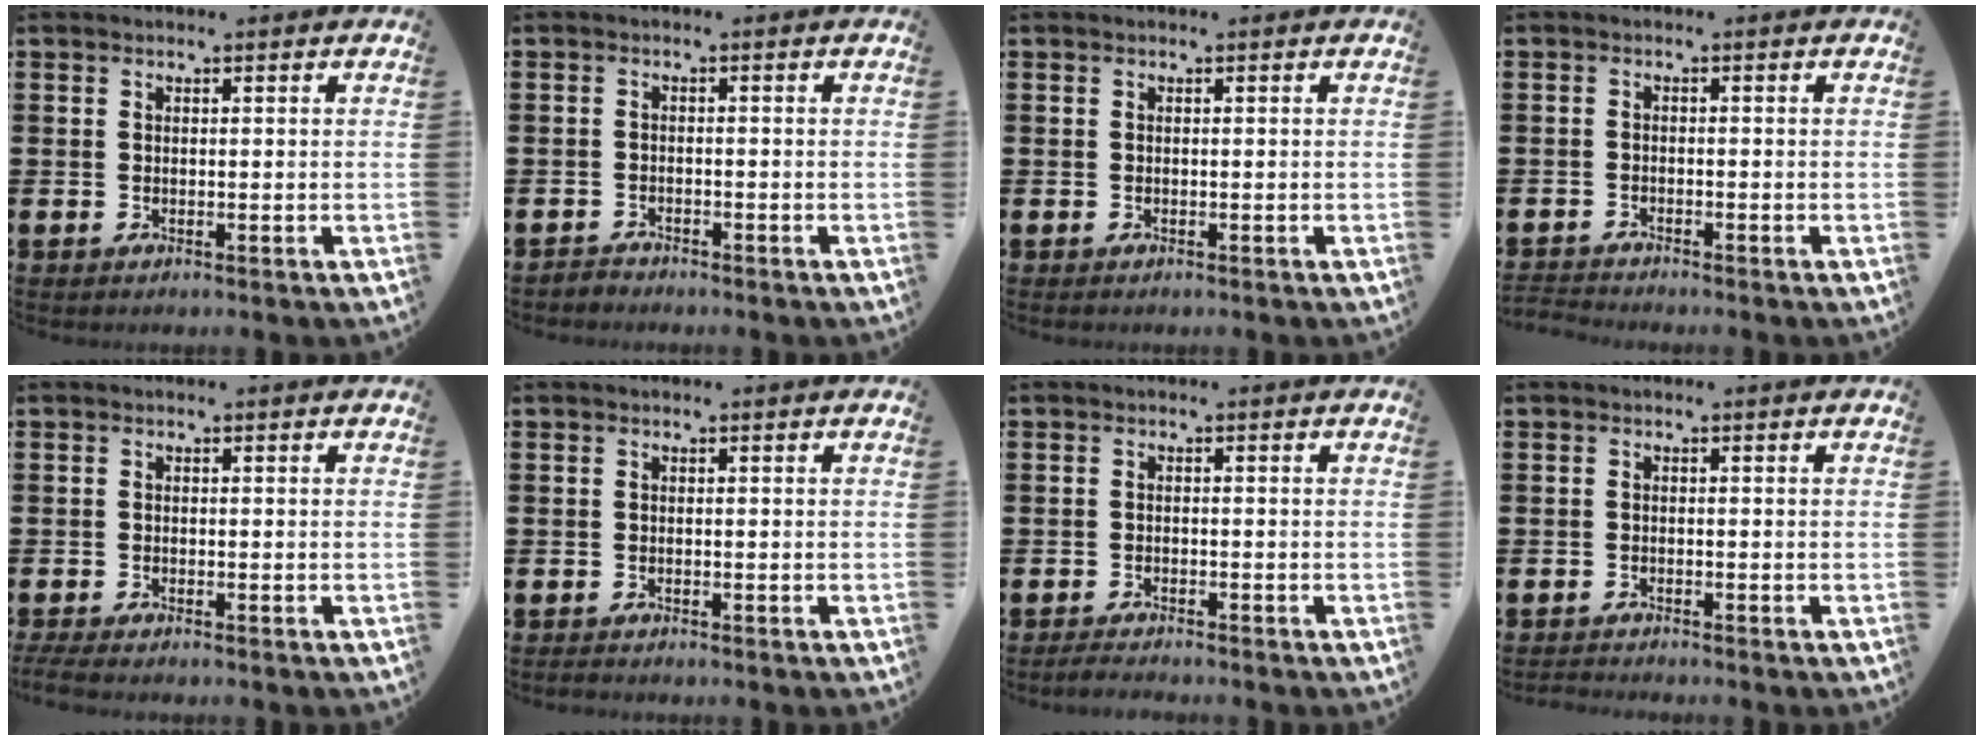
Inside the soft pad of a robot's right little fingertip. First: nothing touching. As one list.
[{"total": 1.1, "force": [-1.1, 0.1, -0.2], "torque": [0.000, 0.004, -0.024]}, {"total": 0.0}, {"total": 1.2, "force": [-1.2, -0.1, 0.0], "torque": [-0.002, 0.001, -0.024]}, {"total": 1.2, "force": [-0.9, 0.1, 0.7], "torque": [-0.012, -0.001, -0.018]}, {"total": 0.5, "force": [-0.5, 0.1, 0.2], "torque": [-0.005, 0.000, -0.010]}, {"total": 1.4, "force": [-1.4, 0.0, 0.3], "torque": [-0.007, 0.002, -0.027]}, {"total": 0.9, "force": [-0.9, -0.1, 0.0], "torque": [-0.001, -0.002, -0.018]}]